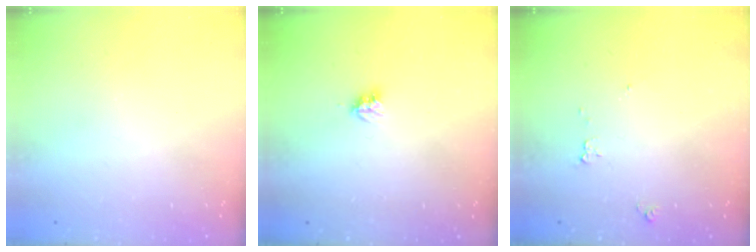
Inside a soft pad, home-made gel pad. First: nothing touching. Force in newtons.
{"total": 3.6, "press": 3.6, "slide": 0.1}
{"total": 5.5, "press": 5.5, "slide": 0.7}